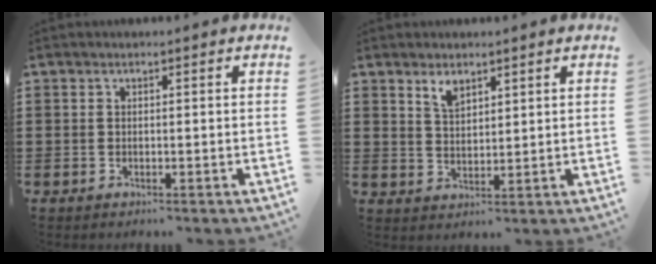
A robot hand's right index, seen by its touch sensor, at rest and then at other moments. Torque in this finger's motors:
{"motor_torque": [0.02, -0.02, 0.06, 0.05]}